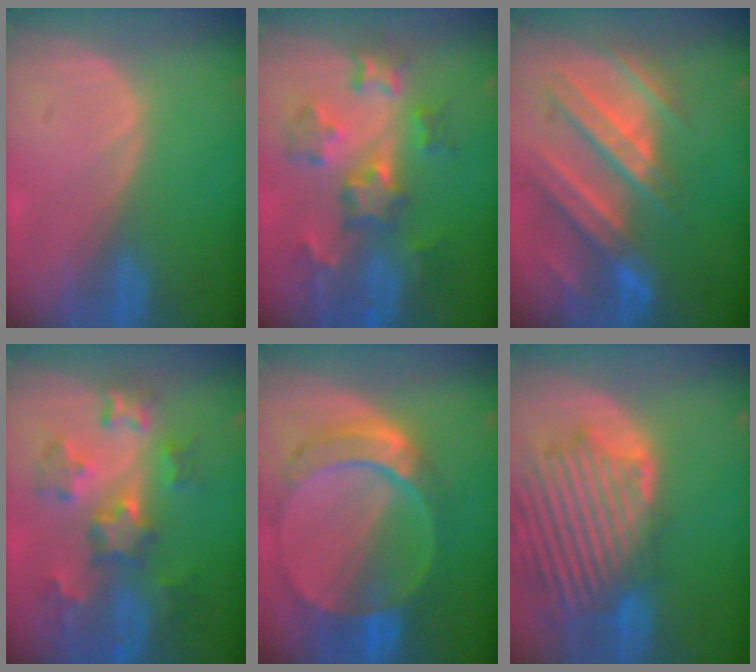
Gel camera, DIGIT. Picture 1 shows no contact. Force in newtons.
{"total": 8.1, "press": 7.8, "slide": 2.2}
{"total": 11.1, "press": 9.8, "slide": 5.1}
{"total": 7.9, "press": 7.7, "slide": 1.6}
{"total": 9.5, "press": 8.3, "slide": 4.6}
{"total": 13.7, "press": 11.8, "slide": 6.9}